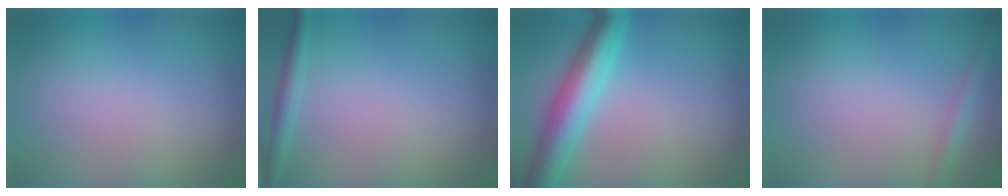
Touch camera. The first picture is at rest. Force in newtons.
{"total": 1.8, "press": 1.8, "slide": 0.1}
{"total": 6.8, "press": 6.8, "slide": 0.1}
{"total": 1.6, "press": 1.6, "slide": 0.1}